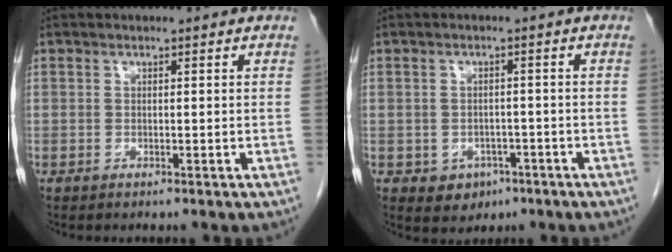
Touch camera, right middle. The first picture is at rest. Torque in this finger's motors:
{"motor_torque": [0.45, -0.20, 0.01, 0.00]}